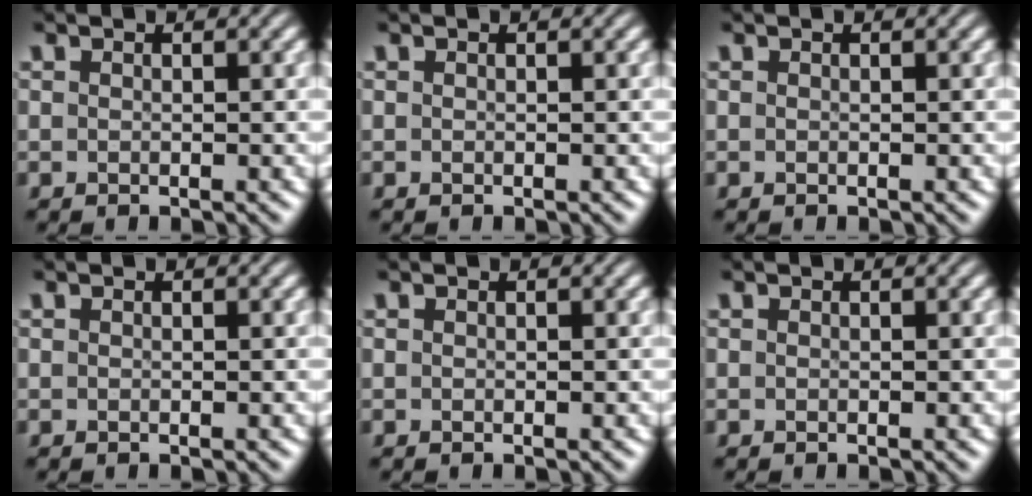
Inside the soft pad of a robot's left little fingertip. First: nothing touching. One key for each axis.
{"total": 0.0}
{"total": 0.0}
{"total": 0.0}
{"total": 0.0}
{"total": 0.0}